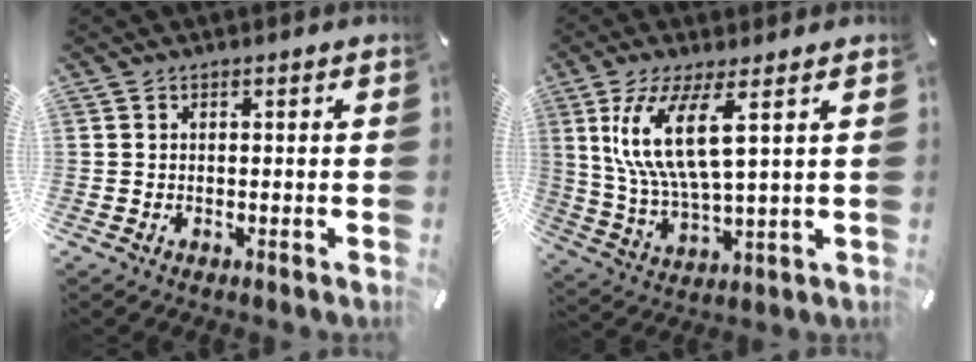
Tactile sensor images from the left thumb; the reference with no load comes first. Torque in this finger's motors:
{"motor_torque": [0.84, 0.07, 1.89, -0.87, 0.20]}